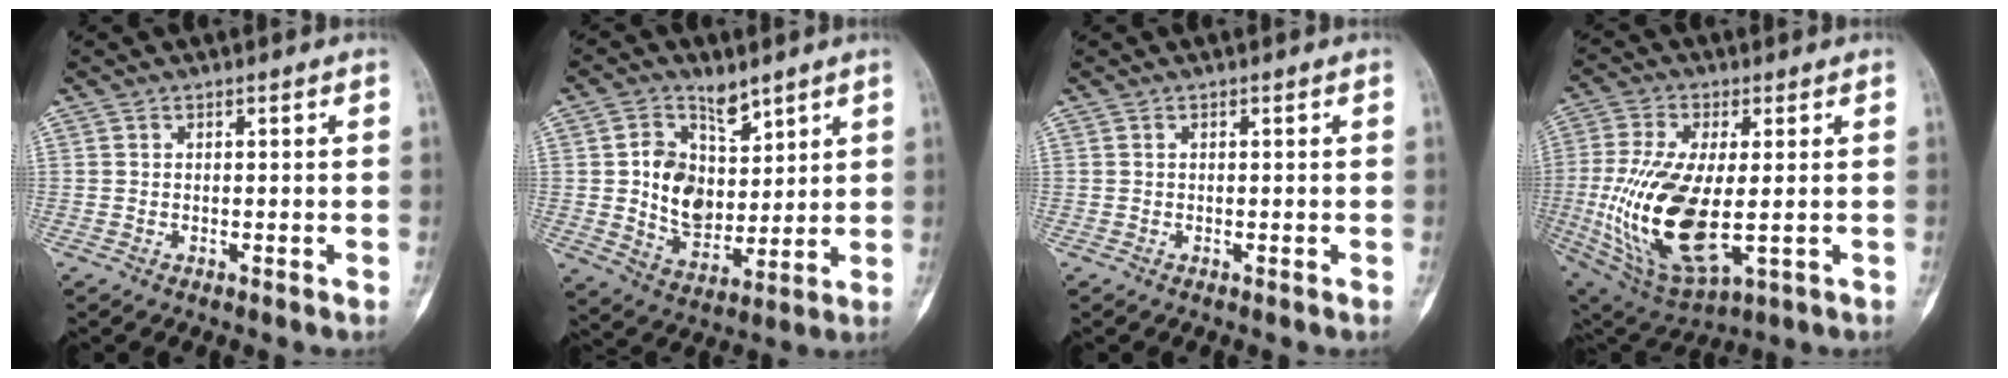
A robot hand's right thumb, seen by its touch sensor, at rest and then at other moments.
{"total": 11.5, "force": [4.3, 8.3, 6.7], "torque": [-0.079, -0.030, 0.091]}
{"total": 0.0}
{"total": 20.4, "force": [-1.8, 9.5, 17.9], "torque": [-0.371, -0.017, -0.009]}